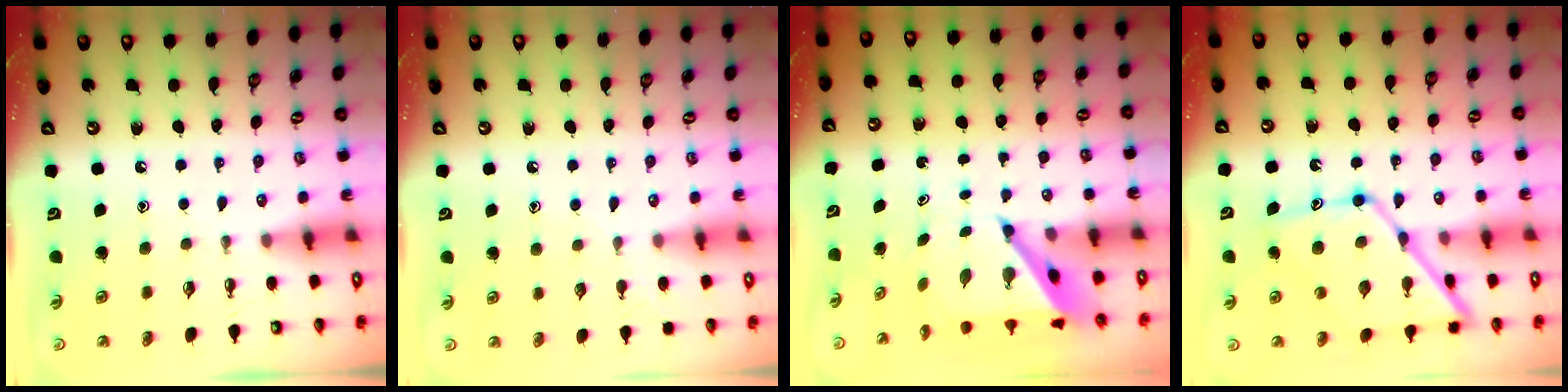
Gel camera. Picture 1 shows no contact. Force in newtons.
{"total": 3.3, "press": 3.2, "slide": 0.3}
{"total": 5.6, "press": 5.6, "slide": 0.4}
{"total": 16.2, "press": 16.2, "slide": 1.4}